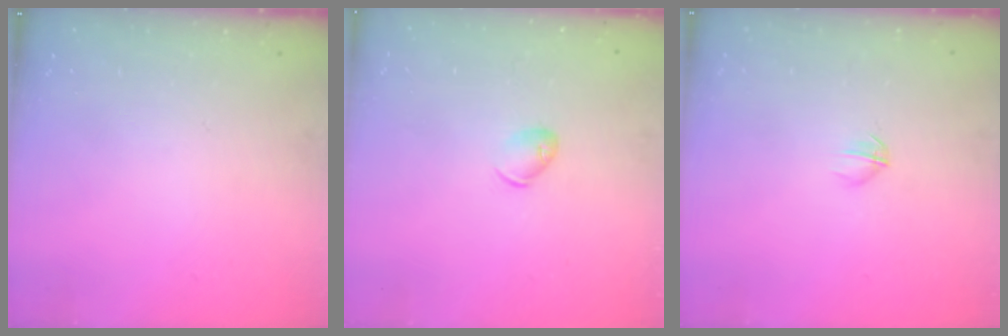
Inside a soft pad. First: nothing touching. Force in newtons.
{"total": 5.6, "press": 5.5, "slide": 0.9}
{"total": 2.7, "press": 2.6, "slide": 0.8}